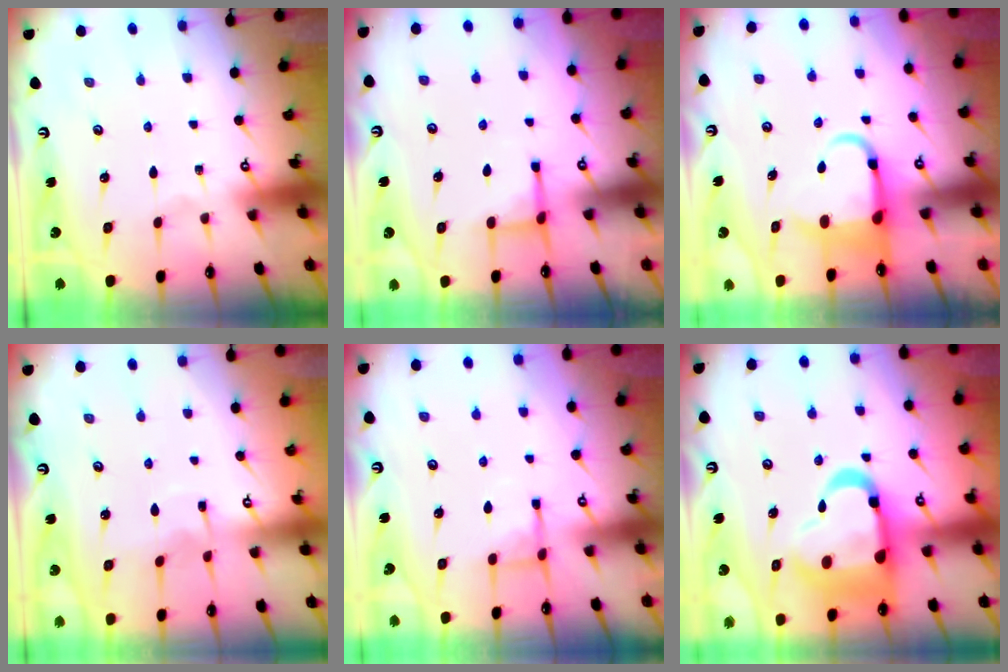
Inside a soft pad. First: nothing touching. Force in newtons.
{"total": 2.5, "press": 2.3, "slide": 0.8}
{"total": 6.3, "press": 6.2, "slide": 1.1}
{"total": 3.2, "press": 3.2, "slide": 0.4}
{"total": 4.9, "press": 4.8, "slide": 0.9}
{"total": 19.6, "press": 19.4, "slide": 2.4}